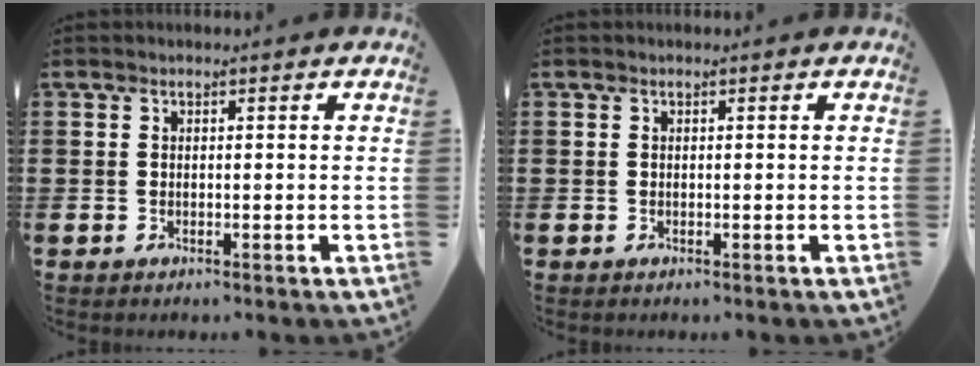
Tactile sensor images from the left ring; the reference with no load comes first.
{"total": 0.0}